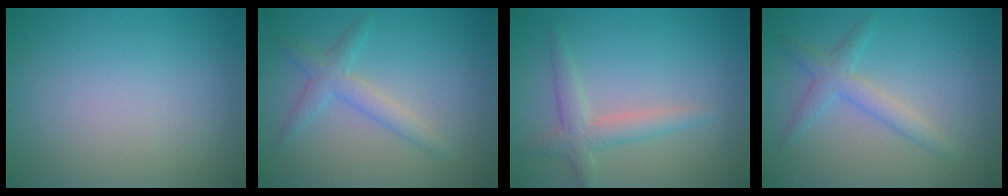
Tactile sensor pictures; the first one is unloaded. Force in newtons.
{"total": 2.4, "press": 2.4, "slide": 0.0}
{"total": 2.7, "press": 2.7, "slide": 0.1}
{"total": 2.4, "press": 2.4, "slide": 0.0}